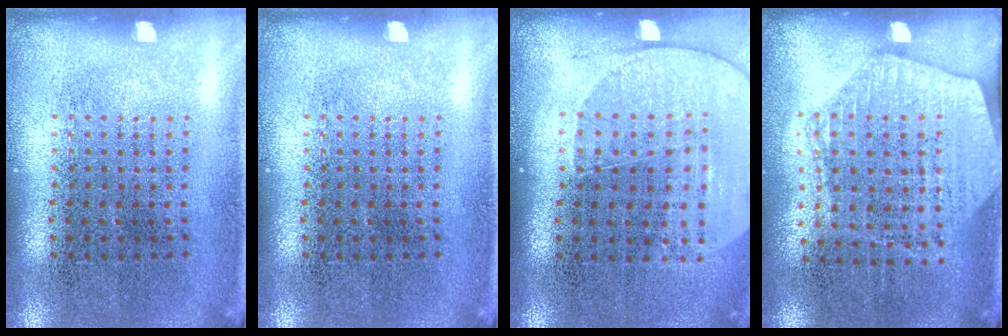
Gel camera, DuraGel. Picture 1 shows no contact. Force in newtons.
{"total": 0.0}
{"total": 1.7, "press": 1.5, "slide": 0.7}
{"total": 1.6, "press": 1.4, "slide": 0.7}